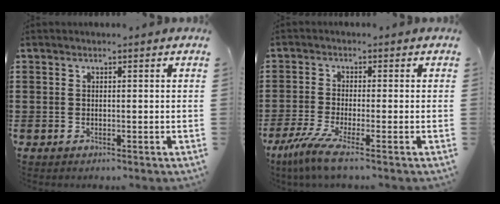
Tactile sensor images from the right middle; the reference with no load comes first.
{"total": 4.7, "force": [-2.8, 0.0, 3.8], "torque": [-0.095, -0.024, -0.057]}